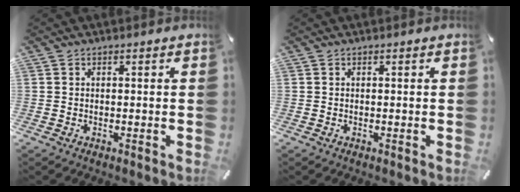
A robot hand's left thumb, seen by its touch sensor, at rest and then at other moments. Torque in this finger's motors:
{"motor_torque": [0.12, 0.40, -0.05, -0.03, 0.00]}